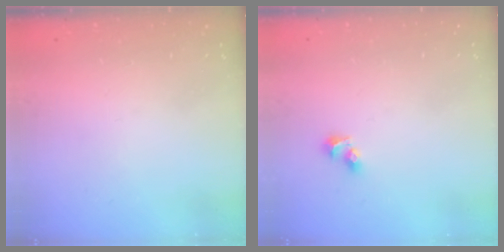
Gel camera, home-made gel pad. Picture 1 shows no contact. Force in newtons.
{"total": 3.7, "press": 3.3, "slide": 1.5}